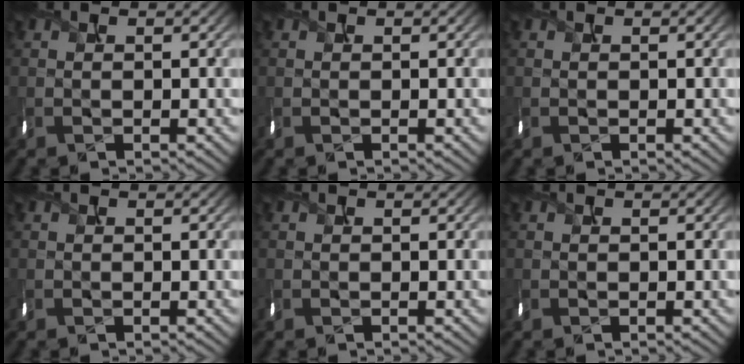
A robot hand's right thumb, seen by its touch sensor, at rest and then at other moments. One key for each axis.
{"total": 0.0}
{"total": 0.0}
{"total": 0.0}
{"total": 0.0}
{"total": 0.0}